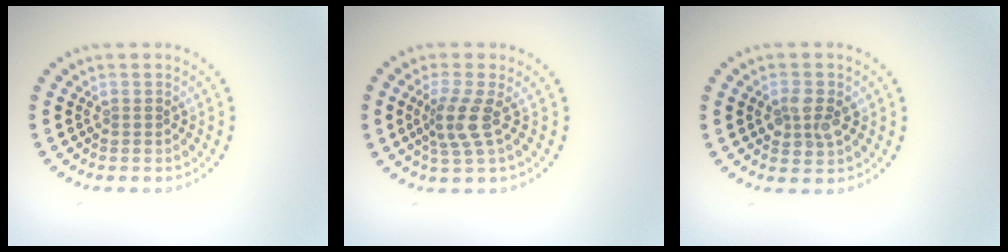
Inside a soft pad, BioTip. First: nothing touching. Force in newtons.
{"total": 2.9, "press": 2.2, "slide": 1.8}
{"total": 2.3, "press": 2.3, "slide": 0.2}